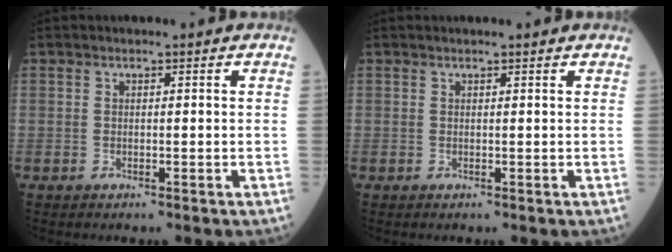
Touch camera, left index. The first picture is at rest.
{"total": 2.0, "force": [1.7, 0.5, 0.7], "torque": [-0.007, 0.019, 0.026]}